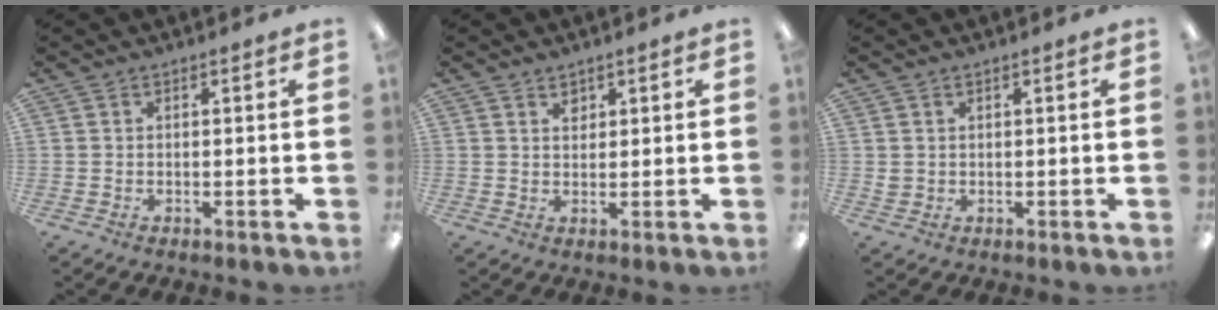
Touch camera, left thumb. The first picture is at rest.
{"total": 2.4, "force": [1.6, 1.6, 0.7], "torque": [0.001, -0.006, 0.028]}
{"total": 1.4, "force": [0.6, 1.2, 0.2], "torque": [-0.007, 0.003, 0.010]}